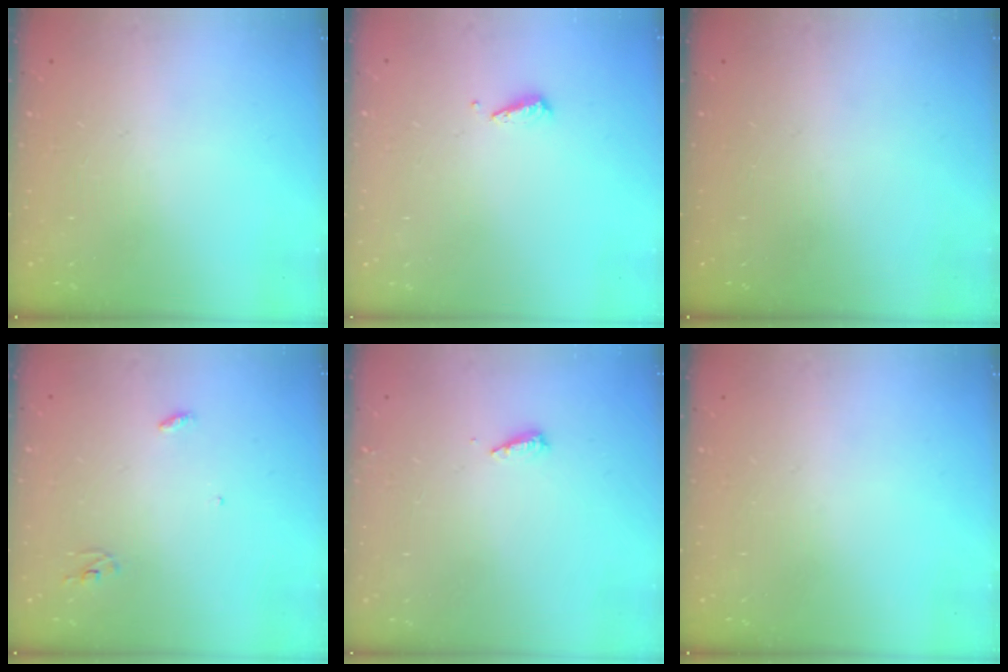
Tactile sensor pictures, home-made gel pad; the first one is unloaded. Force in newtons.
{"total": 2.9, "press": 2.9, "slide": 0.4}
{"total": 0.0}
{"total": 2.9, "press": 2.9, "slide": 0.2}
{"total": 3.6, "press": 3.6, "slide": 0.3}
{"total": 0.0}